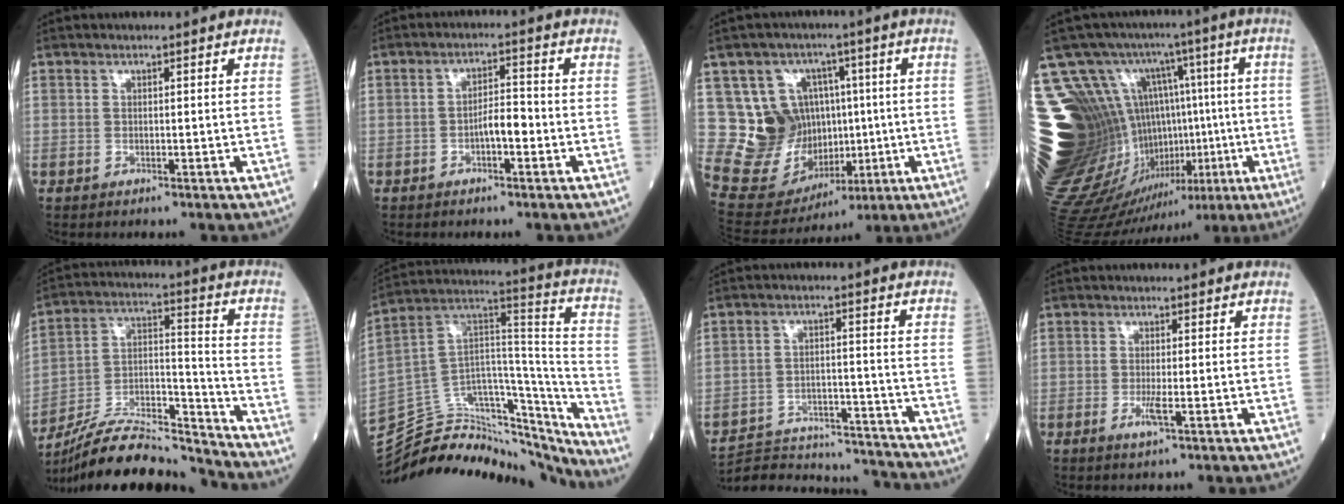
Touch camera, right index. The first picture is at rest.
{"total": 3.5, "force": [-1.3, 1.0, 3.1], "torque": [-0.049, 0.009, -0.022]}
{"total": 14.4, "force": [1.5, 12.2, 7.5], "torque": [-0.144, 0.051, 0.064]}
{"total": 40.8, "force": [-2.2, 27.1, 30.4], "torque": [-0.647, 0.095, -0.014]}
{"total": 18.9, "force": [-17.9, 1.6, 5.7], "torque": [-0.116, 0.018, -0.312]}
{"total": 29.3, "force": [-26.9, 7.1, 9.1], "torque": [-0.147, 0.044, -0.406]}
{"total": 17.6, "force": [-17.3, 2.0, 2.7], "torque": [-0.055, 0.014, -0.247]}
{"total": 2.3, "force": [-0.9, -0.2, 2.1], "torque": [-0.046, -0.006, -0.016]}